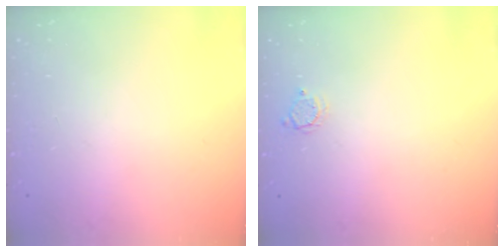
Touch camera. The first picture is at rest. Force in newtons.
{"total": 2.7, "press": 2.7, "slide": 0.2}